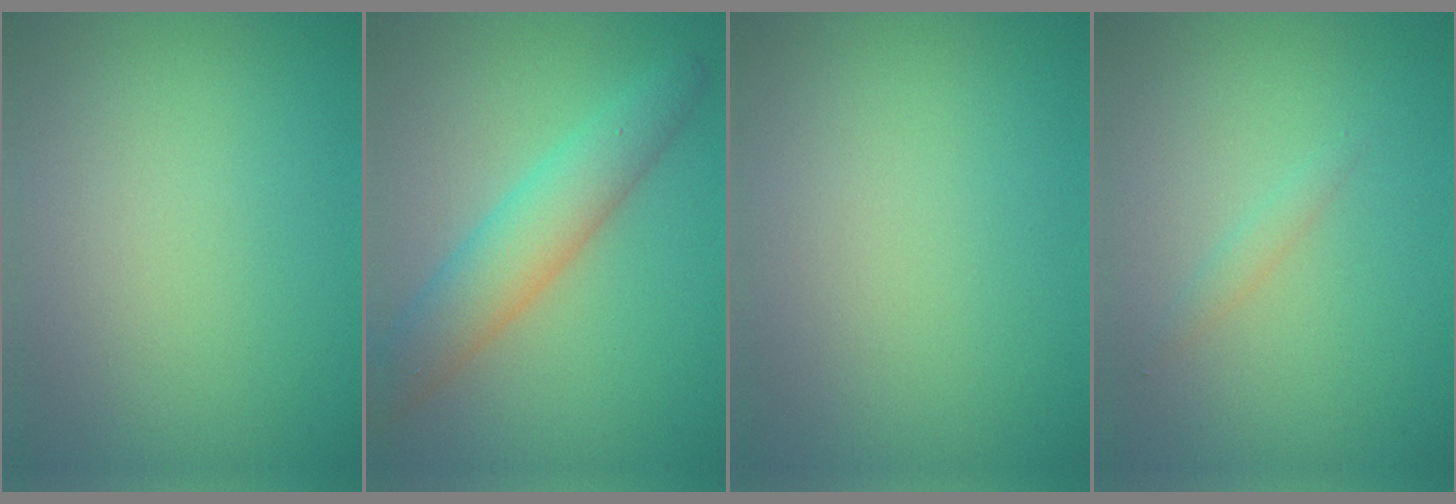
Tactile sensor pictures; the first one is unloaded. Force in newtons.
{"total": 5.1, "press": 5.1, "slide": 0.3}
{"total": 0.0}
{"total": 0.9, "press": 0.9, "slide": 0.1}